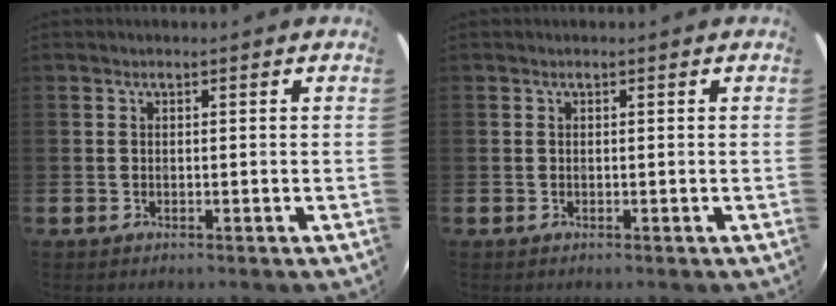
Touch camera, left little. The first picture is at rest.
{"total": 0.0}